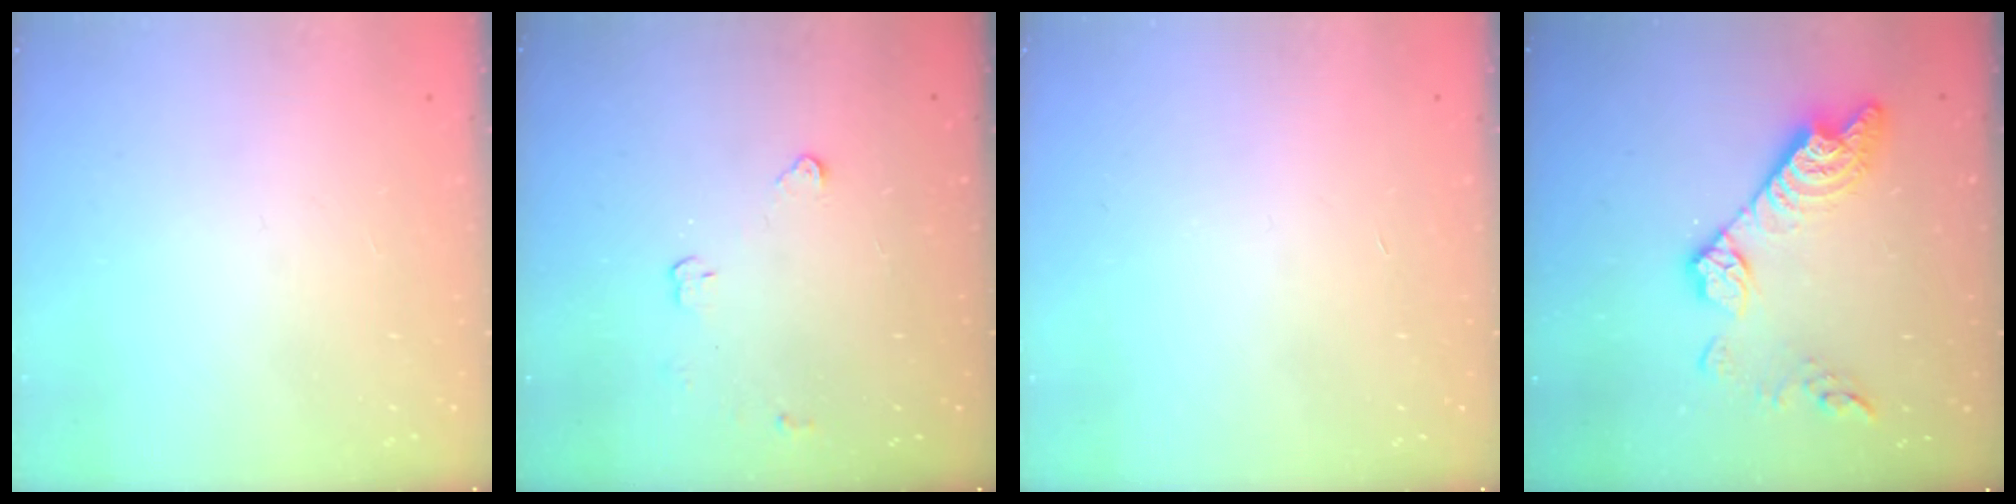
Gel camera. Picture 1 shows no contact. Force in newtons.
{"total": 2.9, "press": 2.9, "slide": 0.4}
{"total": 0.9, "press": 0.9, "slide": 0.2}
{"total": 14.9, "press": 14.9, "slide": 1.1}